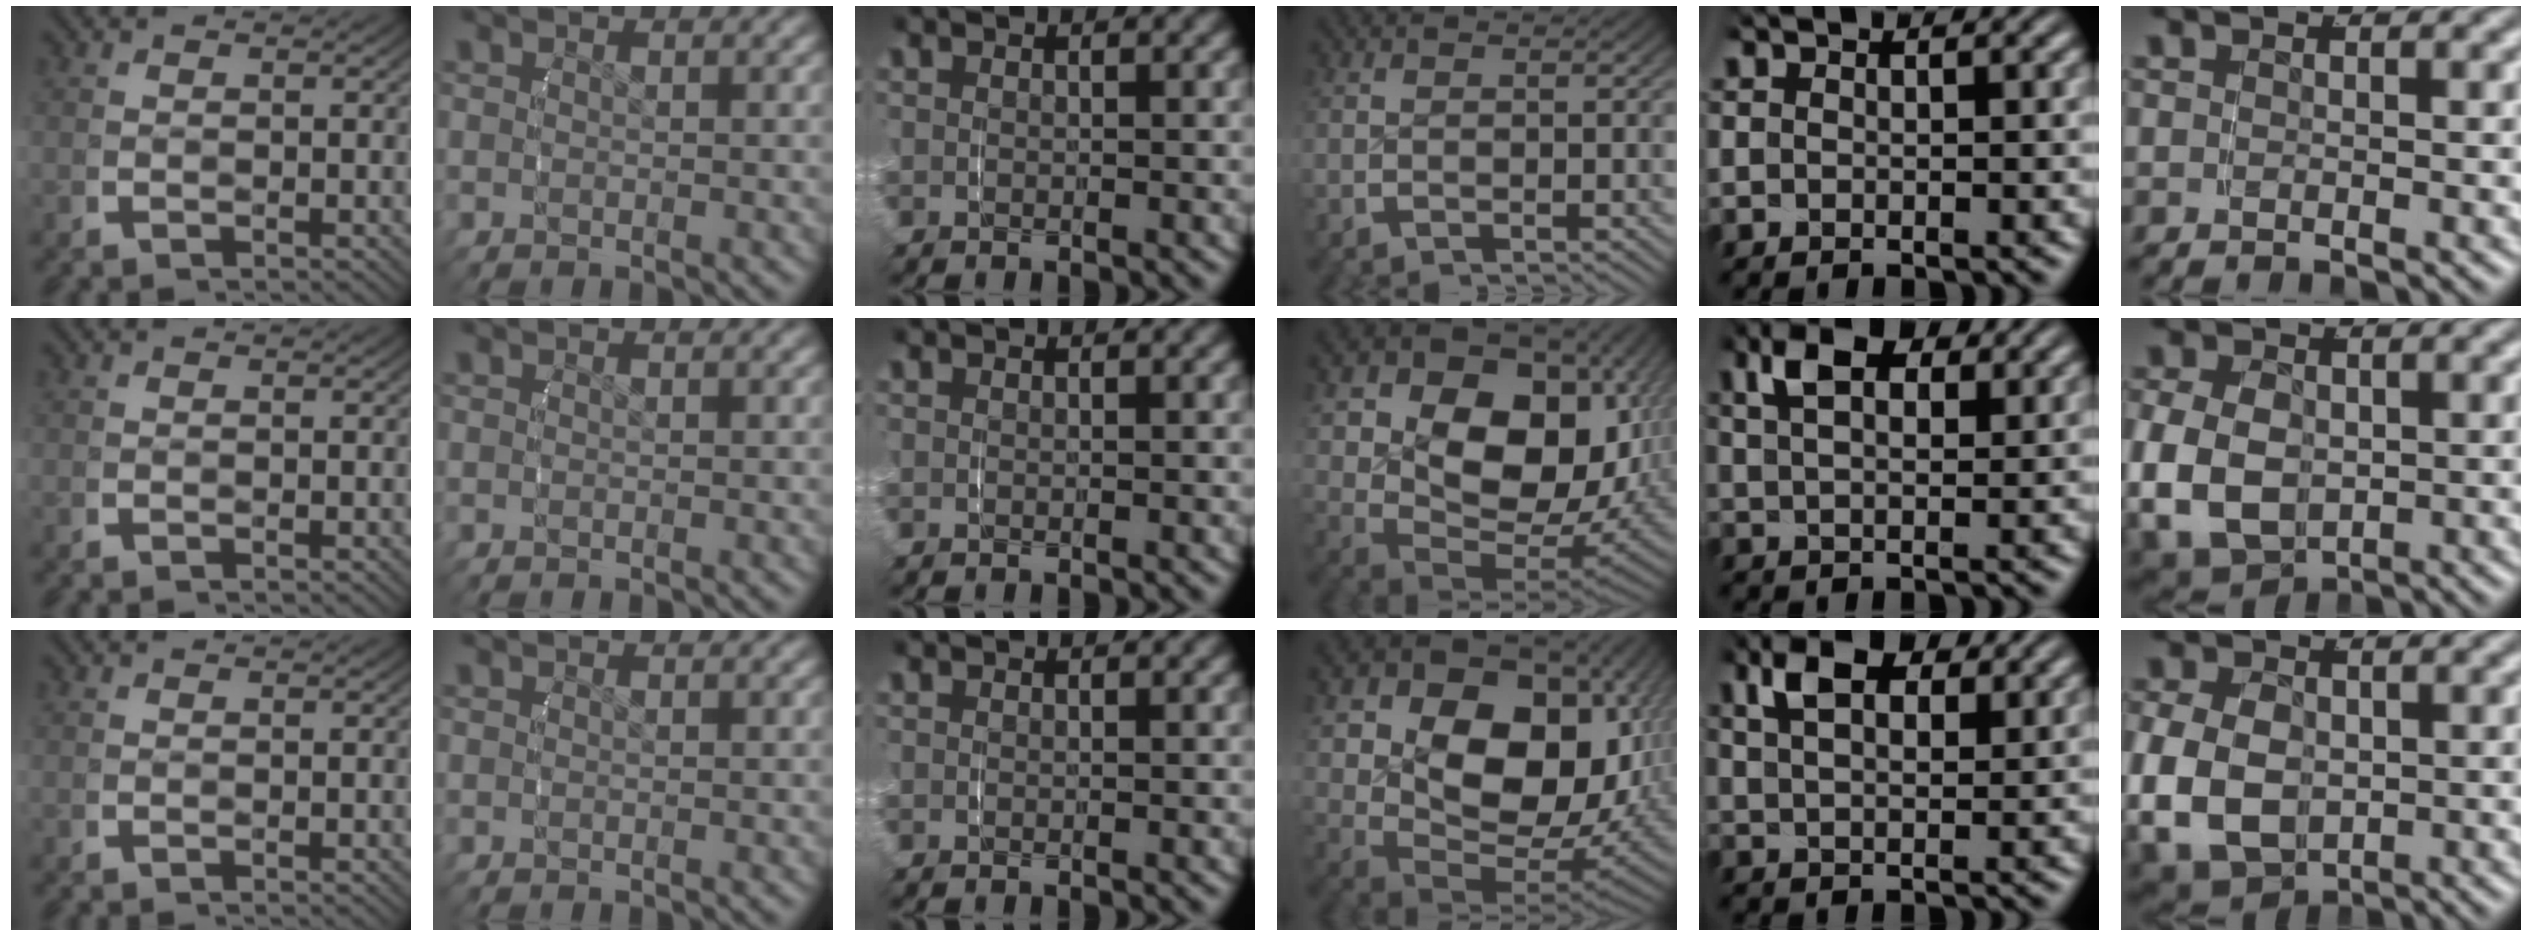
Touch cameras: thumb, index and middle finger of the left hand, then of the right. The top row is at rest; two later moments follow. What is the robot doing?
{"motion": "grasp_and_lifting", "object": "towel"}